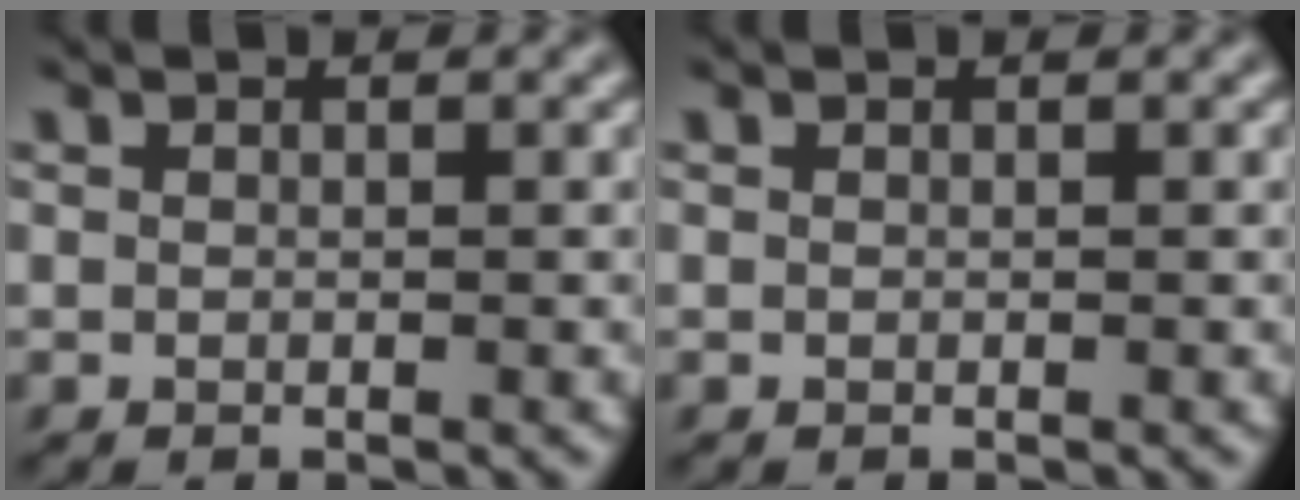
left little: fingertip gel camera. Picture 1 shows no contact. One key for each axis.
{"total": 0.0}